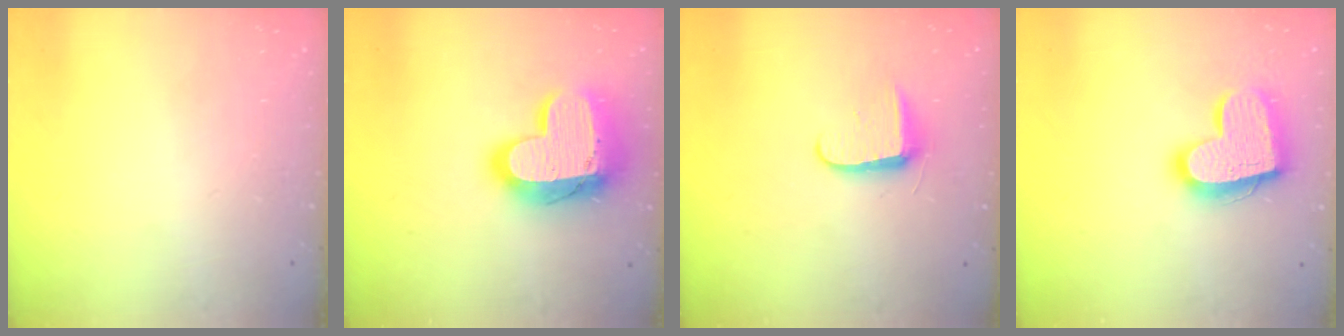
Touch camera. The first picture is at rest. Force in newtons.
{"total": 20.0, "press": 20.0, "slide": 1.6}
{"total": 7.1, "press": 7.0, "slide": 0.9}
{"total": 17.4, "press": 17.3, "slide": 1.4}